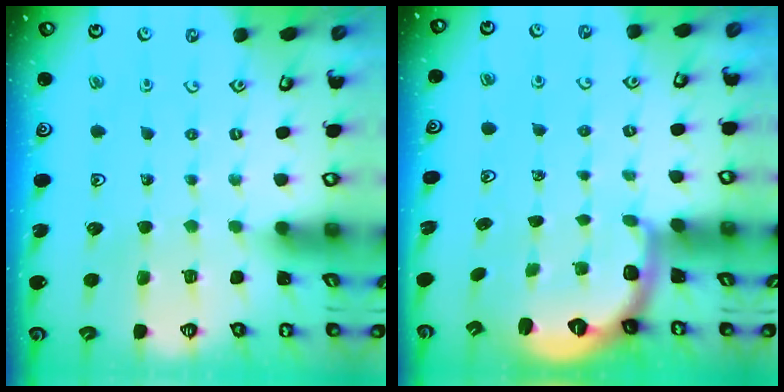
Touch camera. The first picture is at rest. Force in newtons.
{"total": 2.6, "press": 1.6, "slide": 2.1}